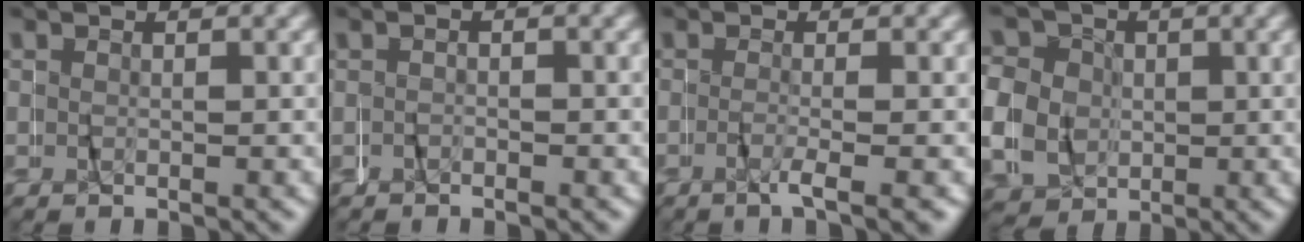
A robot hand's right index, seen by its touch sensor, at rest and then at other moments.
{"total": 0.8, "force": [-0.7, 0.3, -0.3], "torque": [-0.004, 0.001, -0.014]}
{"total": 2.4, "force": [-1.6, -0.2, 1.8], "torque": [-0.040, -0.009, -0.023]}
{"total": 10.2, "force": [1.2, 9.4, 3.9], "torque": [-0.091, -0.010, 0.018]}